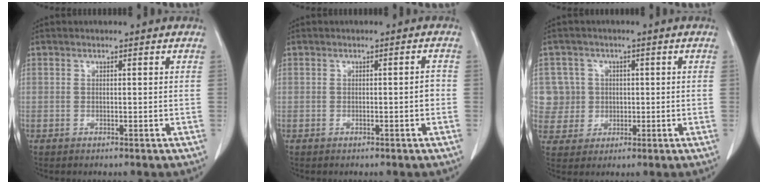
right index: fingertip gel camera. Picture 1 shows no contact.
{"total": 1.4, "force": [-0.5, 0.1, 1.3], "torque": [-0.013, 0.002, -0.008]}
{"total": 6.6, "force": [0.8, 6.6, -0.2], "torque": [0.008, 0.023, 0.024]}